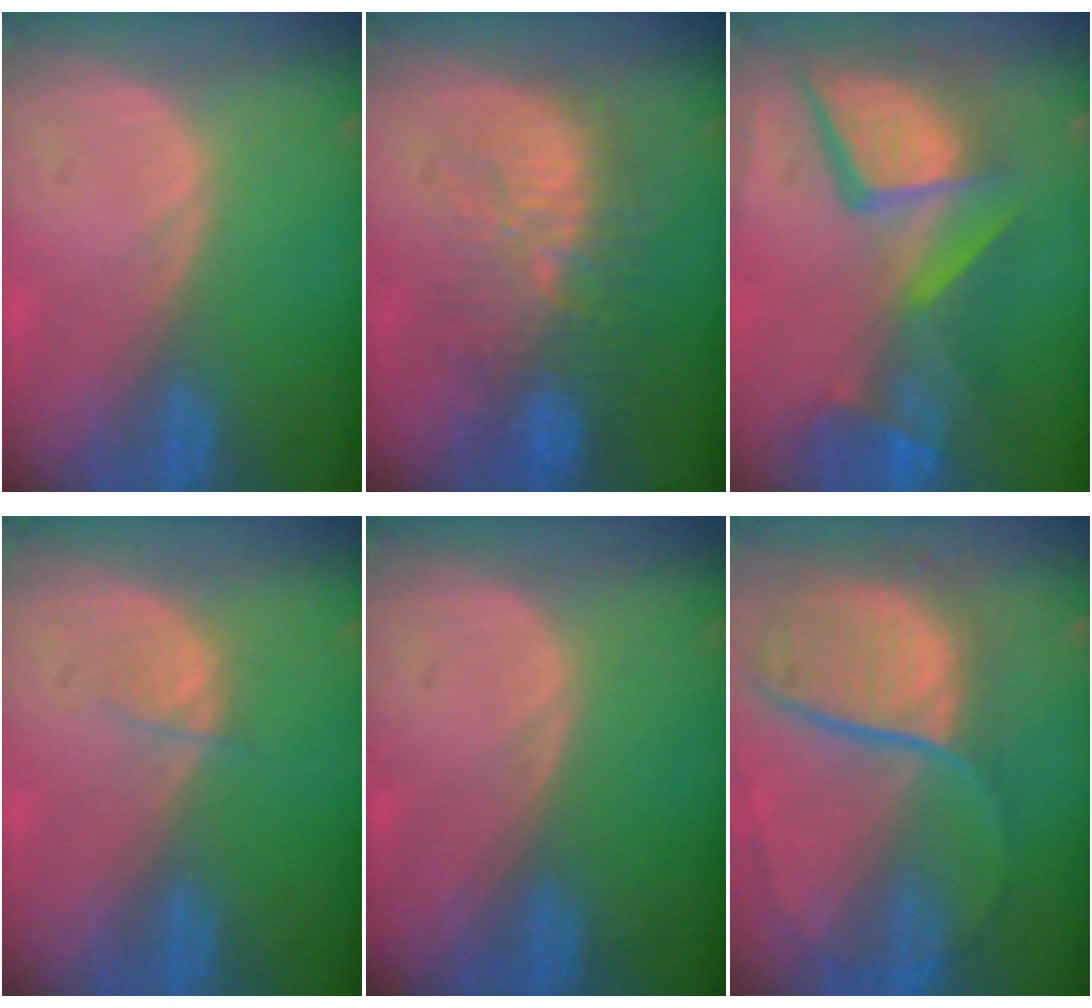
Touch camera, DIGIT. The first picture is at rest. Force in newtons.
{"total": 9.3, "press": 9.1, "slide": 2.1}
{"total": 13.3, "press": 11.0, "slide": 7.6}
{"total": 1.6, "press": 1.5, "slide": 0.2}
{"total": 0.0}
{"total": 11.4, "press": 9.5, "slide": 6.4}